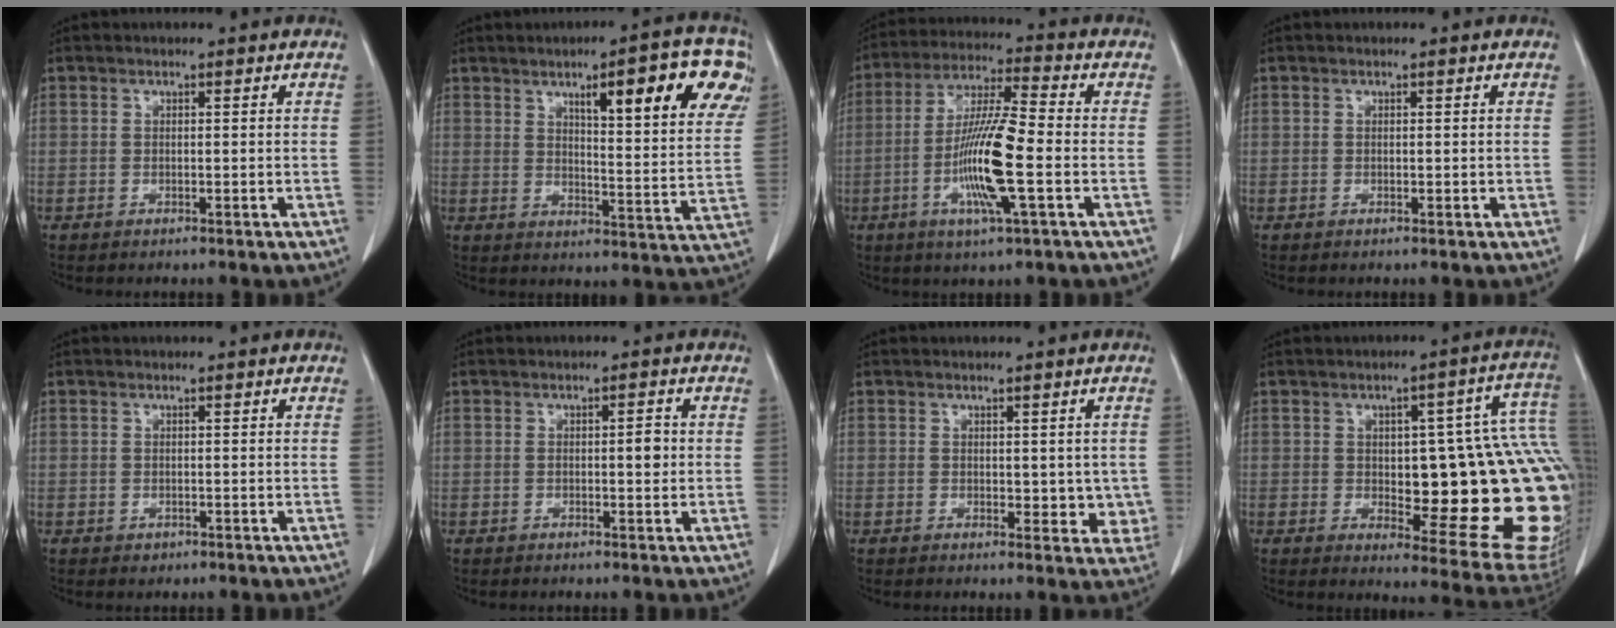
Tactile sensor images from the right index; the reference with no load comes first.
{"total": 16.0, "force": [7.8, 2.3, 13.8], "torque": [-0.172, 0.003, 0.103]}
{"total": 12.9, "force": [-3.1, 0.6, 12.5], "torque": [-0.245, -0.009, -0.065]}
{"total": 0.6, "force": [0.1, 0.4, 0.4], "torque": [-0.007, -0.001, 0.003]}
{"total": 0.7, "force": [-0.2, 0.6, 0.1], "torque": [-0.003, 0.003, 0.000]}
{"total": 2.0, "force": [0.0, 0.6, 1.9], "torque": [-0.031, 0.002, 0.001]}
{"total": 3.9, "force": [0.4, 2.6, 3.0], "torque": [-0.014, -0.004, 0.008]}
{"total": 24.1, "force": [-0.5, 6.8, 23.1], "torque": [-0.197, 0.027, 0.014]}